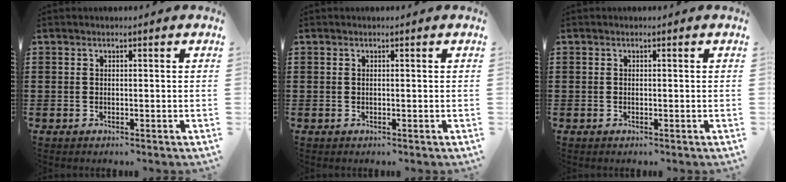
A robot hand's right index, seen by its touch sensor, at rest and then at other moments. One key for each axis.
{"total": 0.0}
{"total": 0.0}